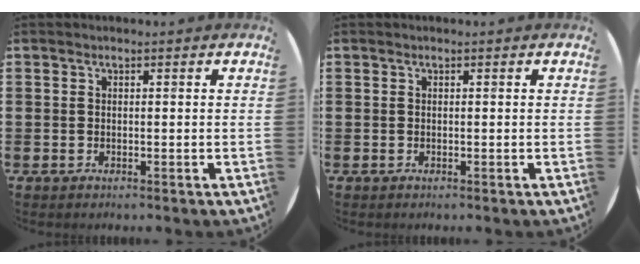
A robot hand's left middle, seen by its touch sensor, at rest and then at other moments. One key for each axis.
{"total": 0.0}